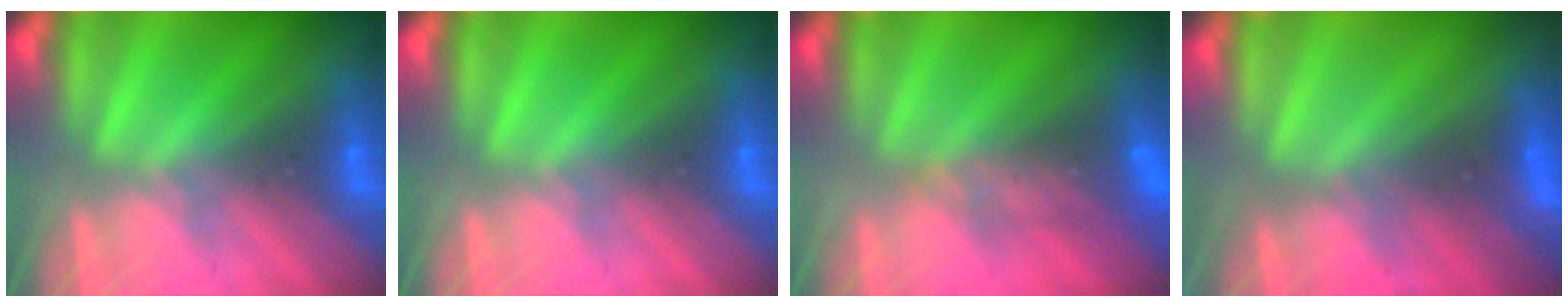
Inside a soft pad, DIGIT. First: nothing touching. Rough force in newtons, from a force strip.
{"total": 0.0}
{"total": 8.7}
{"total": 4.6}